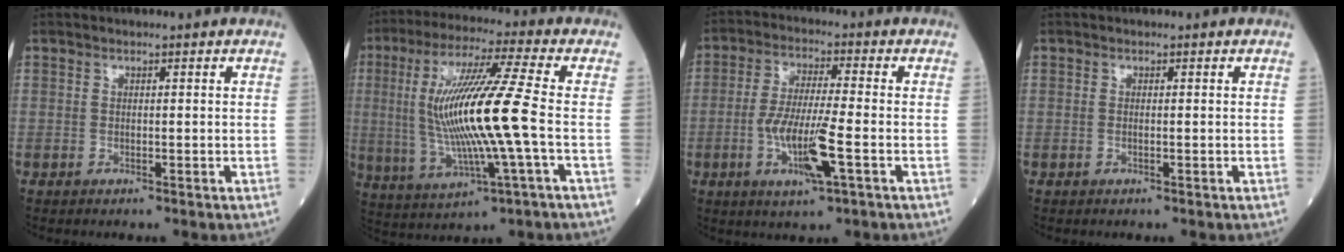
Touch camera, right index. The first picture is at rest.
{"total": 16.4, "force": [-0.5, 0.0, 16.4], "torque": [-0.335, 0.003, -0.012]}
{"total": 9.4, "force": [-2.8, 0.8, 8.9], "torque": [-0.175, -0.008, -0.055]}
{"total": 0.0}